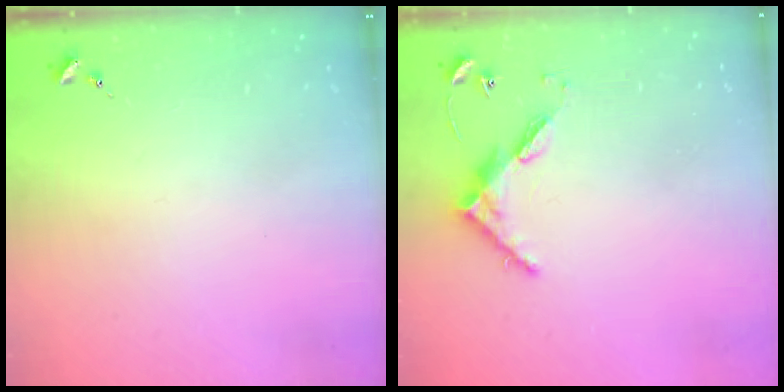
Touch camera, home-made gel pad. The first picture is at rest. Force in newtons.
{"total": 6.8, "press": 6.8, "slide": 0.5}